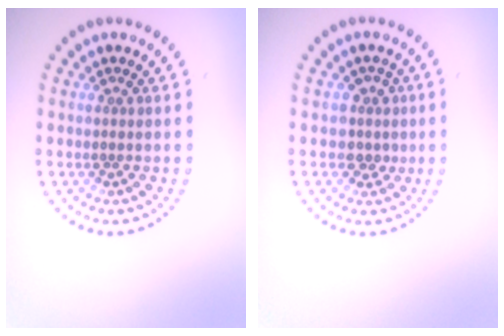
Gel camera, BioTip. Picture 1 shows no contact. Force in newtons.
{"total": 2.0, "press": 1.6, "slide": 1.1}